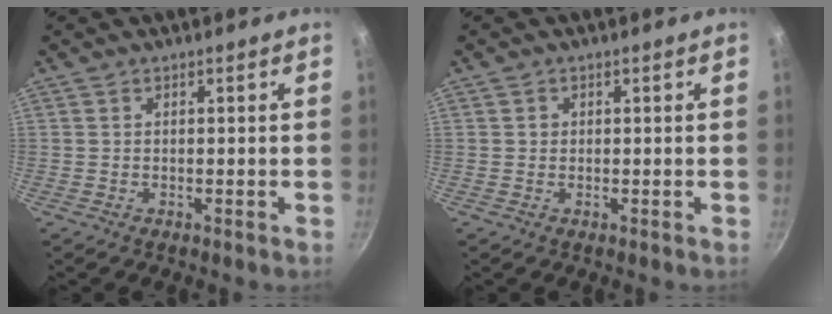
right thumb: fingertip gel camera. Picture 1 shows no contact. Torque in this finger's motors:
{"motor_torque": [-0.08, 0.26, 0.40, 0.04, -0.02]}